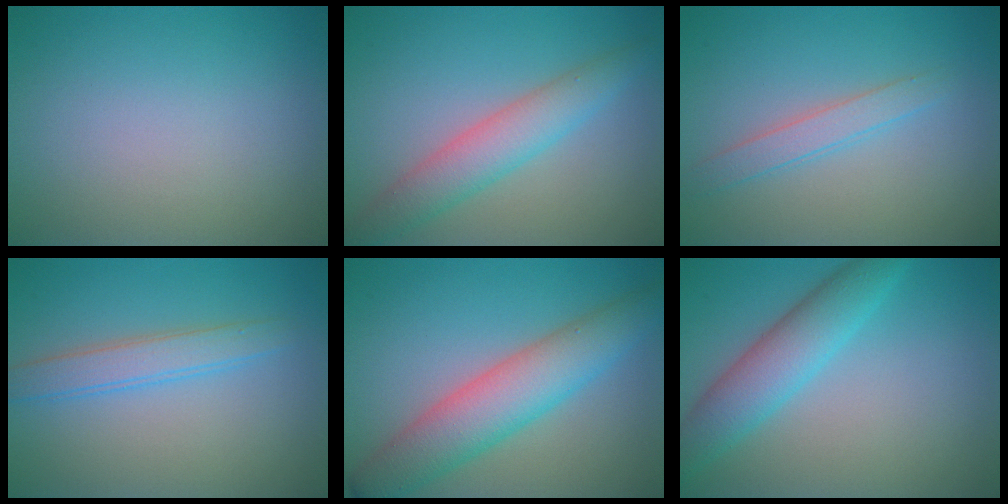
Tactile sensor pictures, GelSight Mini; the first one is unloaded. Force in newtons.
{"total": 4.2, "press": 4.2, "slide": 0.2}
{"total": 2.0, "press": 2.0, "slide": 0.1}
{"total": 2.7, "press": 2.7, "slide": 0.1}
{"total": 6.5, "press": 6.5, "slide": 0.1}
{"total": 4.9, "press": 4.9, "slide": 0.2}